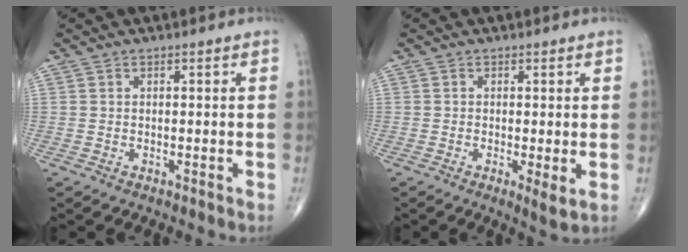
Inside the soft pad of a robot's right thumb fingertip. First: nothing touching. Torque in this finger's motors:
{"motor_torque": [-0.26, 0.18, -0.22, 0.03, -0.01]}